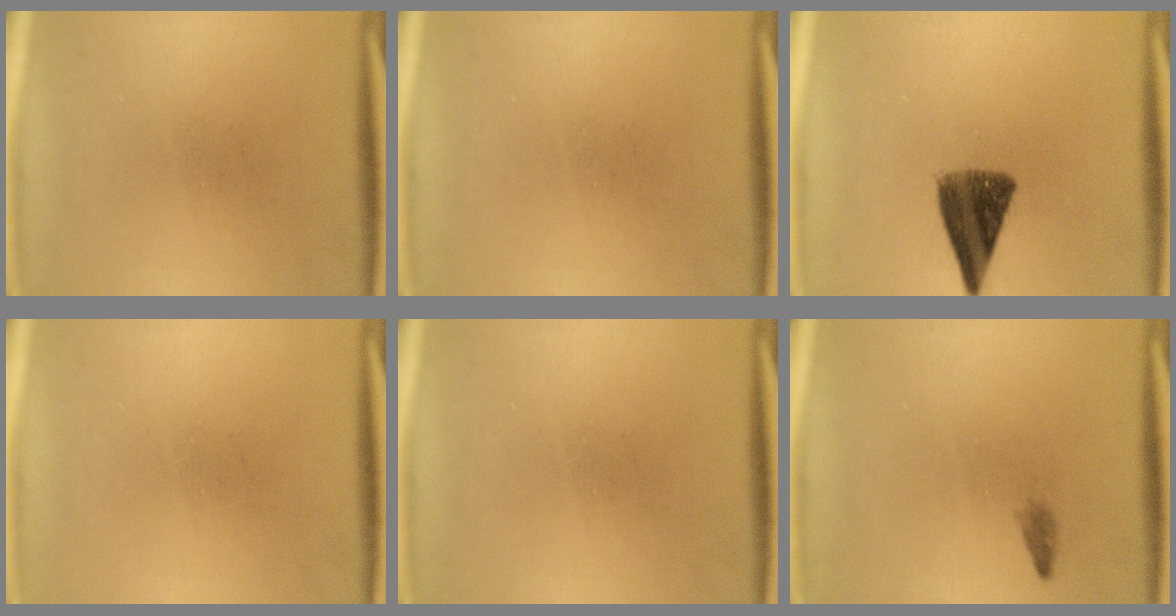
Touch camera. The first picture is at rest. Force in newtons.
{"total": 0.0}
{"total": 9.0}
{"total": 0.0}
{"total": 0.0}
{"total": 0.8}